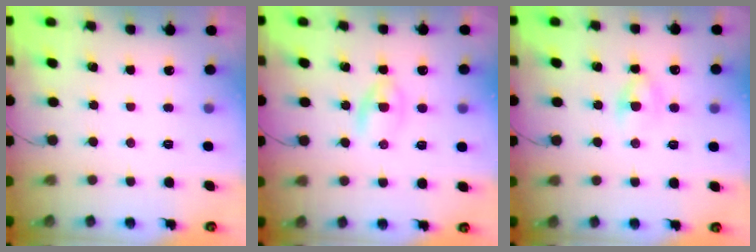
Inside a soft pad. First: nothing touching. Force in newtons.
{"total": 2.3, "press": 2.1, "slide": 1.0}
{"total": 3.8, "press": 3.6, "slide": 1.3}